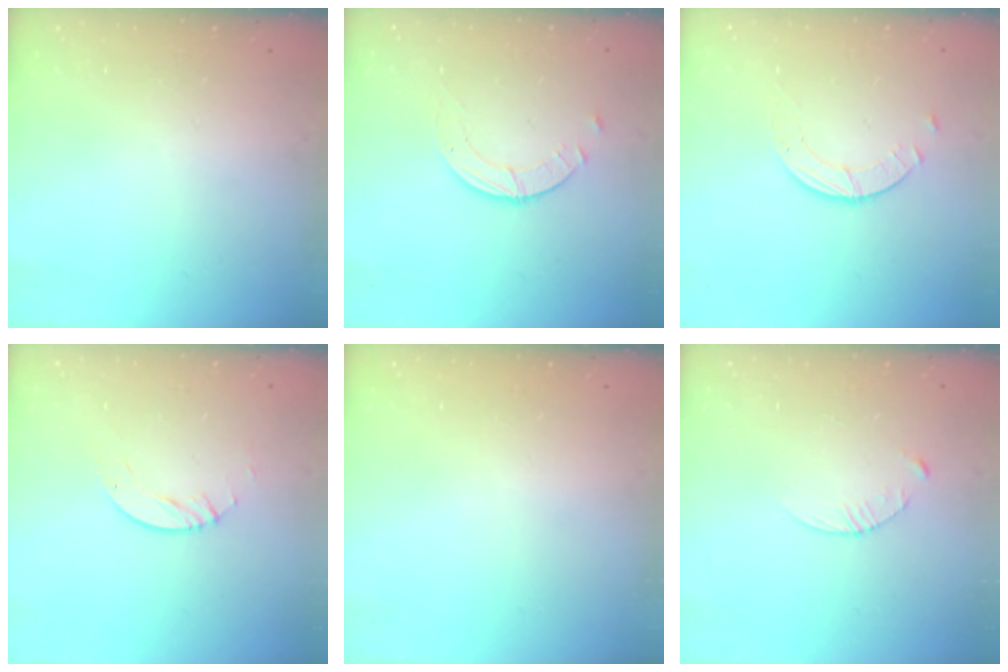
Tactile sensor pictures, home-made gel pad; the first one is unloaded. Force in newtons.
{"total": 1.8, "press": 1.8, "slide": 0.2}
{"total": 1.8, "press": 1.8, "slide": 0.2}
{"total": 4.5, "press": 4.5, "slide": 0.4}
{"total": 0.0}
{"total": 3.6, "press": 3.5, "slide": 0.4}